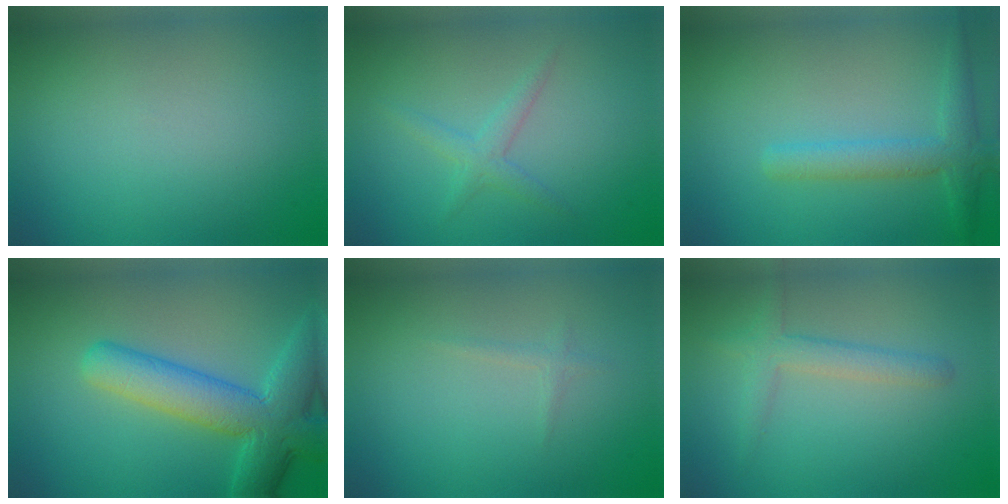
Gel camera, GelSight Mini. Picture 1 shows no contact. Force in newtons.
{"total": 1.0, "press": 1.0, "slide": 0.1}
{"total": 3.0, "press": 3.0, "slide": 0.1}
{"total": 7.7, "press": 7.7, "slide": 0.4}
{"total": 0.7, "press": 0.7, "slide": 0.0}
{"total": 2.5, "press": 2.5, "slide": 0.2}